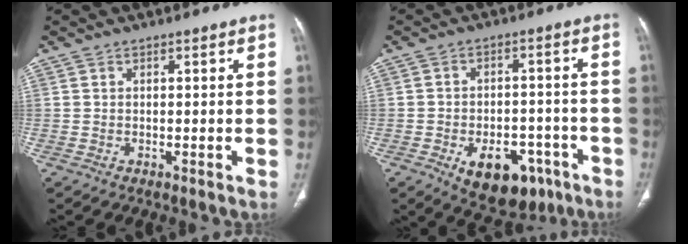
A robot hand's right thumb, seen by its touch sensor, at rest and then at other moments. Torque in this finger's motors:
{"motor_torque": [1.14, 1.38, 0.10, -0.02, 0.31]}